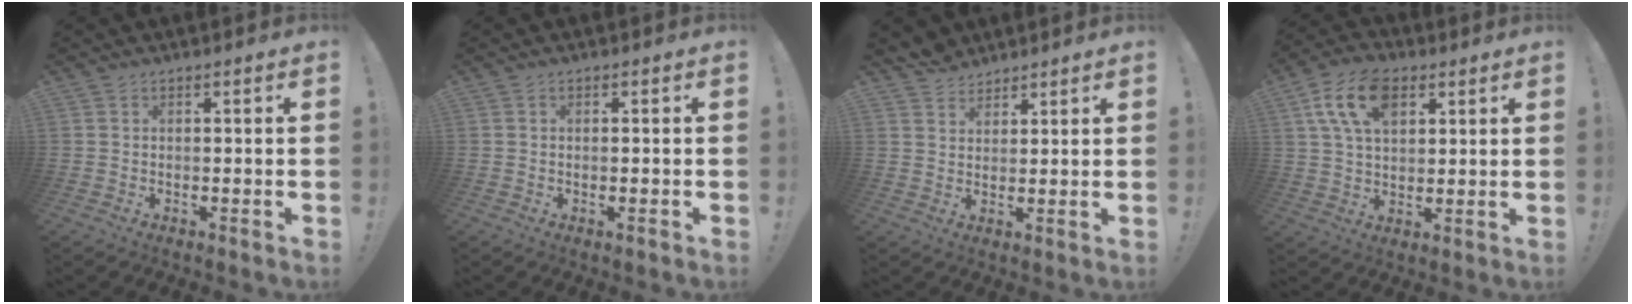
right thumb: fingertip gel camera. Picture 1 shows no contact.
{"total": 1.2, "force": [-0.3, -0.2, 1.2], "torque": [-0.014, -0.003, -0.007]}
{"total": 5.2, "force": [4.5, 2.6, 0.4], "torque": [-0.009, -0.030, 0.086]}
{"total": 14.4, "force": [6.2, 8.9, 9.5], "torque": [-0.165, -0.008, 0.116]}